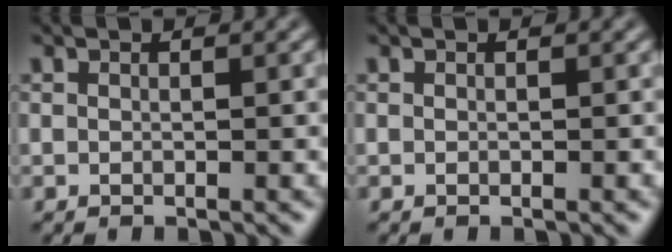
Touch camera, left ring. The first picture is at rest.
{"total": 0.0}